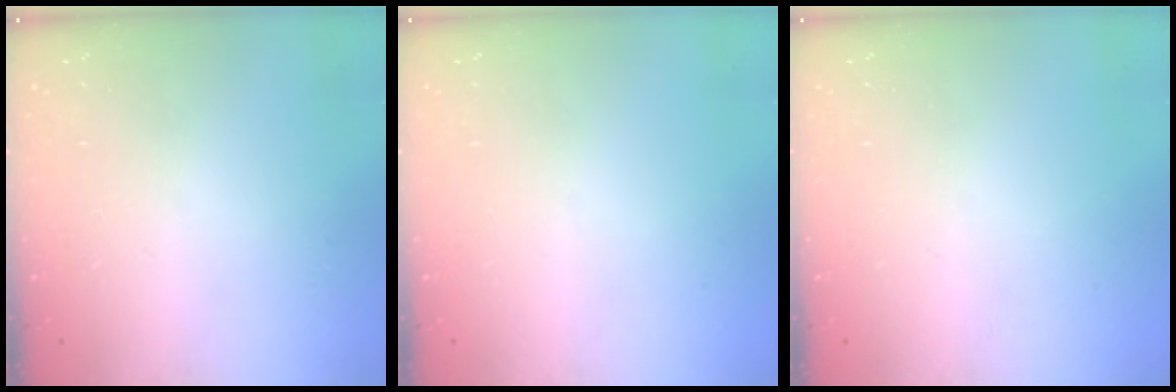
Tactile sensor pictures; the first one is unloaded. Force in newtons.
{"total": 0.0}
{"total": 0.0}